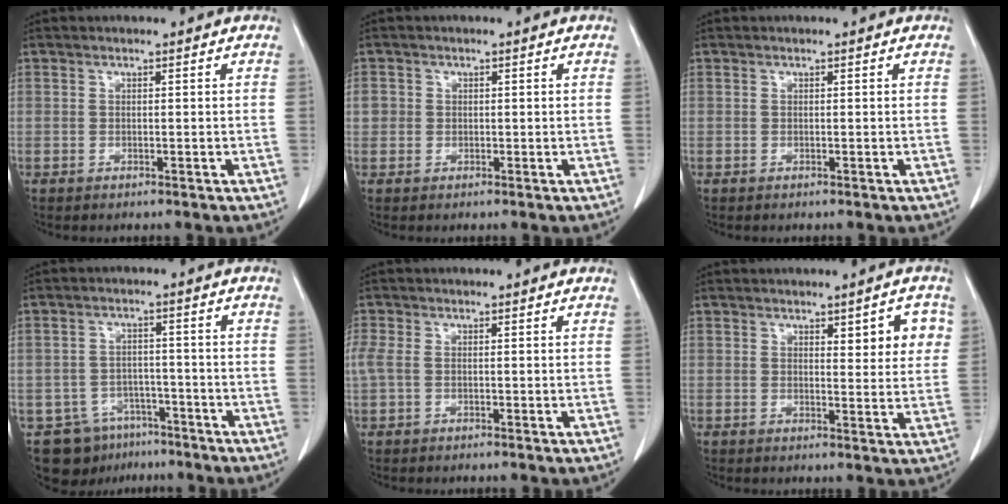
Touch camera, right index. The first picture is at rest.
{"total": 1.9, "force": [0.0, 1.8, 0.4], "torque": [0.002, 0.007, 0.001]}
{"total": 0.0}
{"total": 9.3, "force": [-6.1, 6.8, 1.9], "torque": [-0.038, 0.018, -0.085]}
{"total": 3.2, "force": [-0.2, 2.1, 2.4], "torque": [-0.085, 0.014, 0.001]}
{"total": 5.3, "force": [2.1, 1.7, 4.5], "torque": [-0.051, 0.001, 0.027]}